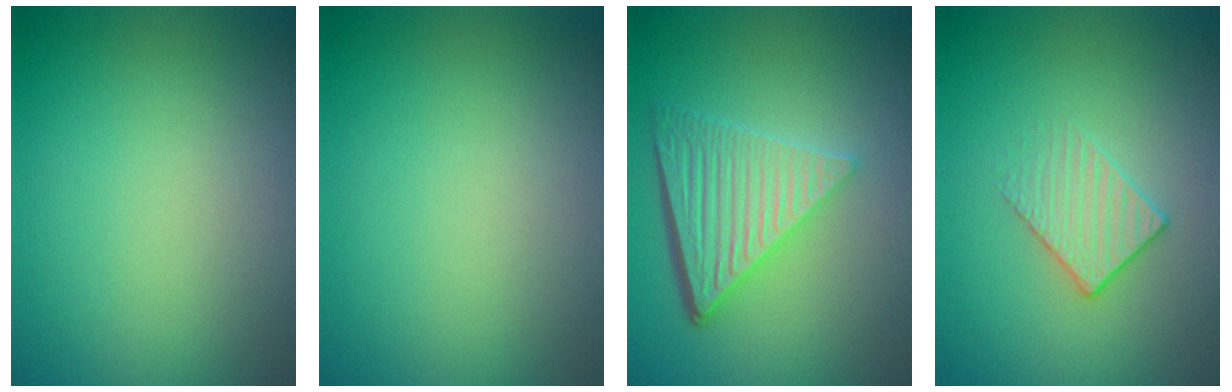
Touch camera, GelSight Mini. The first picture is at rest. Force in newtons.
{"total": 0.0}
{"total": 5.8, "press": 4.3, "slide": 4.0}
{"total": 1.6, "press": 1.1, "slide": 1.1}